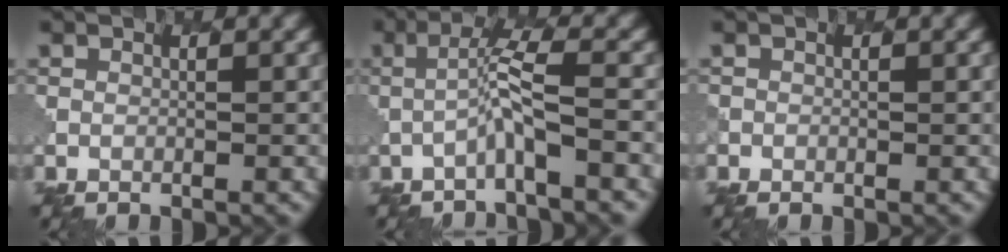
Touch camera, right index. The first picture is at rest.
{"total": 2.9, "force": [-1.0, 0.0, 2.8], "torque": [-0.055, 0.015, -0.026]}
{"total": 0.6, "force": [-0.2, 0.6, -0.1], "torque": [0.004, -0.004, -0.002]}